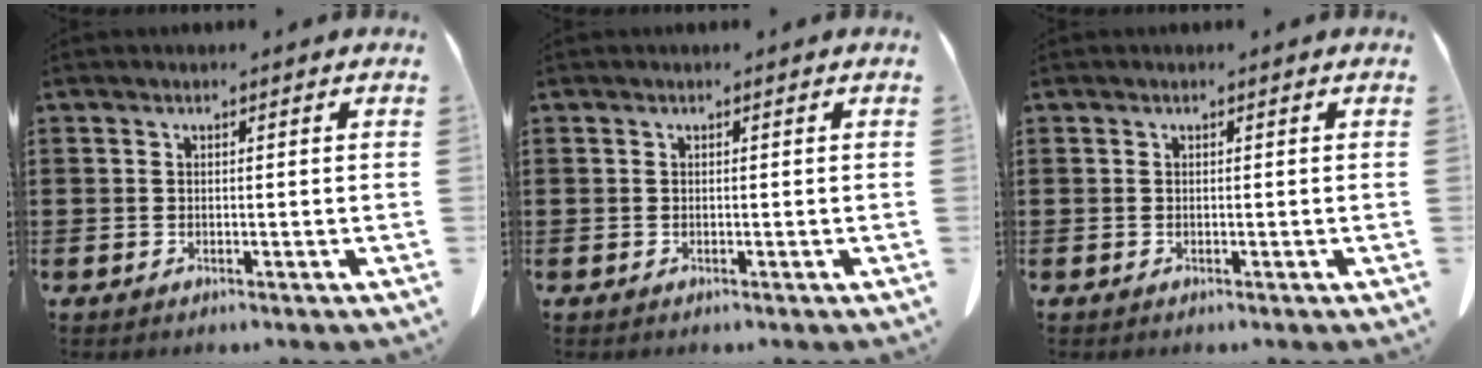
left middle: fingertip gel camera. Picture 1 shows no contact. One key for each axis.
{"total": 0.0}
{"total": 0.0}